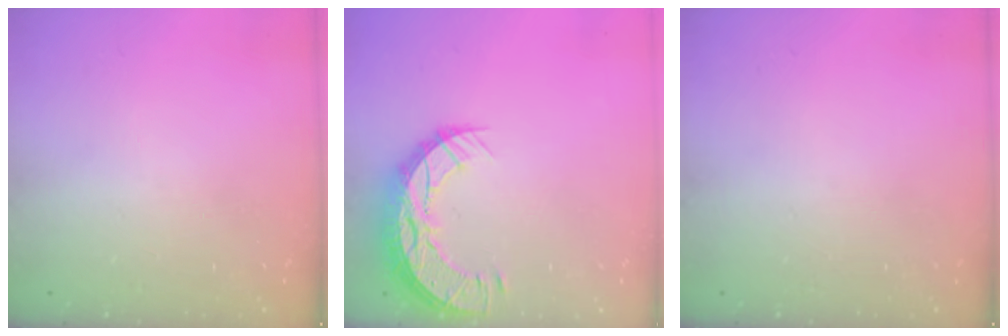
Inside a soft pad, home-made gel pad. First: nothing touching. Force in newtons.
{"total": 11.7, "press": 11.7, "slide": 0.8}
{"total": 0.0}